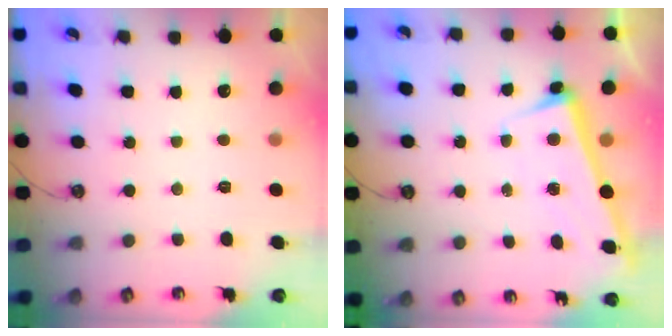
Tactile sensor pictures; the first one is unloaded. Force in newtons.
{"total": 2.6, "press": 2.5, "slide": 0.7}